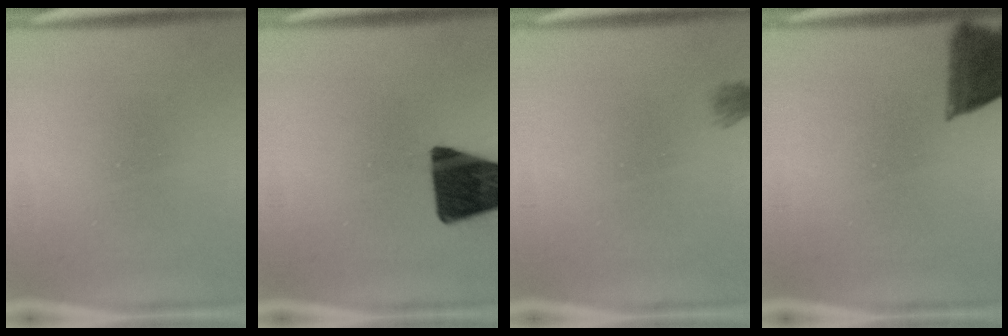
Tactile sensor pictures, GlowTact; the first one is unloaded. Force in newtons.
{"total": 15.9}
{"total": 1.9}
{"total": 9.5}